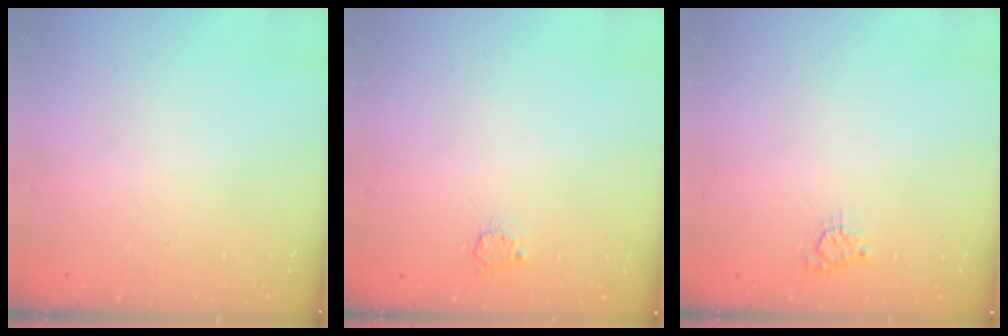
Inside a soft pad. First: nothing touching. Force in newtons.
{"total": 2.7, "press": 2.7, "slide": 0.4}
{"total": 2.9, "press": 2.9, "slide": 0.3}